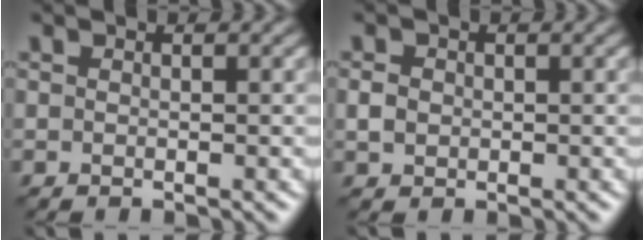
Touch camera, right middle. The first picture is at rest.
{"total": 1.4, "force": [0.0, 1.2, 0.7], "torque": [-0.016, 0.001, -0.003]}